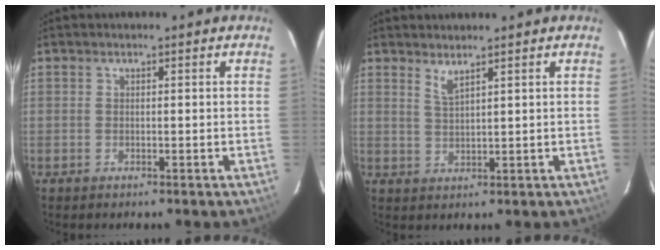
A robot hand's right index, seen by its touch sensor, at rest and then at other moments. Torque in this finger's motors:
{"motor_torque": [0.04, -0.01, 0.07, 0.02]}